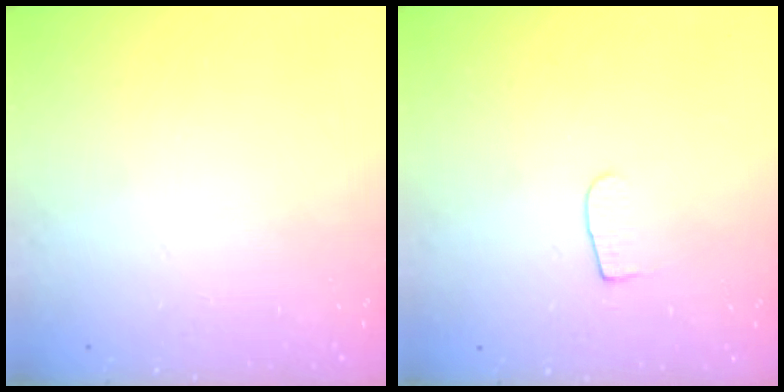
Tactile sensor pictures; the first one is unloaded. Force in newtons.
{"total": 3.8, "press": 3.8, "slide": 0.5}